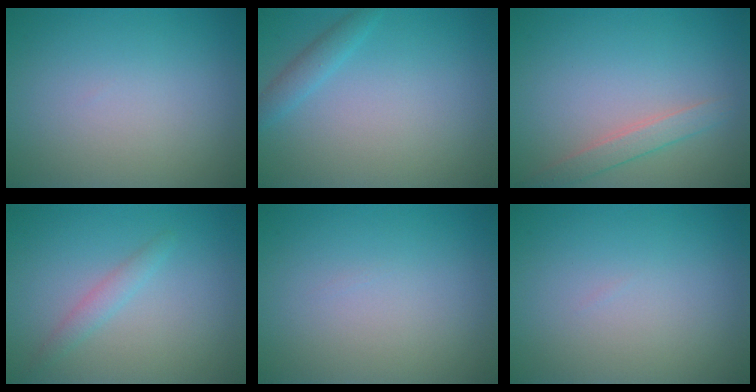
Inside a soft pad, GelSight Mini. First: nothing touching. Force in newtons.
{"total": 1.5, "press": 1.5, "slide": 0.1}
{"total": 1.9, "press": 1.9, "slide": 0.0}
{"total": 1.5, "press": 1.5, "slide": 0.1}
{"total": 0.0}
{"total": 0.0}